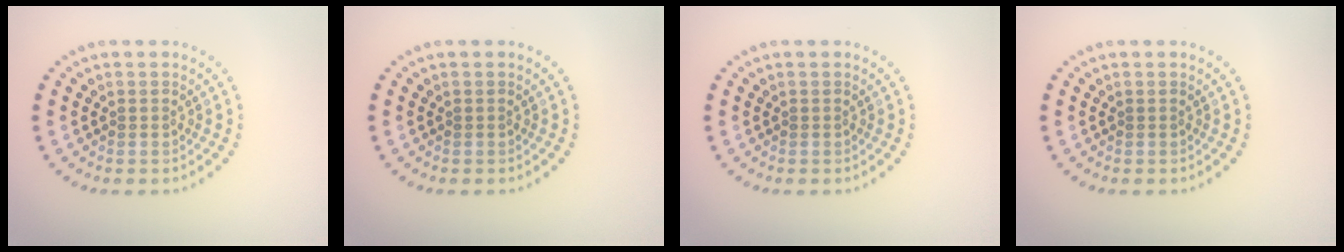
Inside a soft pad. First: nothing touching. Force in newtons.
{"total": 0.0}
{"total": 0.0}
{"total": 0.0}